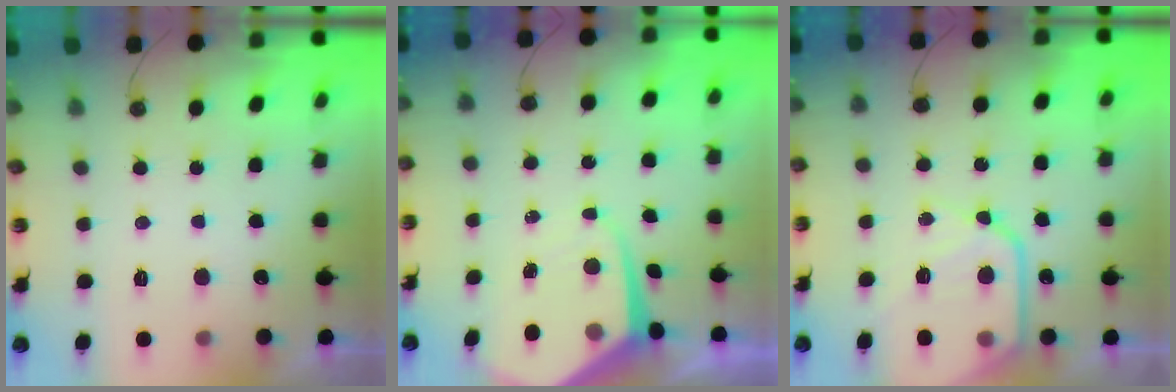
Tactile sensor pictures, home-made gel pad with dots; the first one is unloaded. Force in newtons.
{"total": 7.2, "press": 7.2, "slide": 0.5}
{"total": 13.8, "press": 13.7, "slide": 1.4}